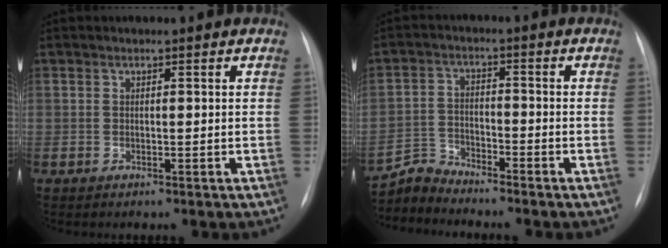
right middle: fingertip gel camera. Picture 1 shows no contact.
{"total": 4.6, "force": [-4.4, -0.3, -1.2], "torque": [0.021, -0.008, -0.085]}